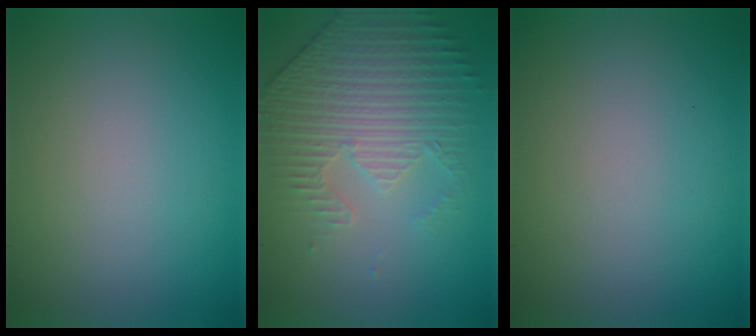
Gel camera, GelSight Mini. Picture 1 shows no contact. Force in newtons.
{"total": 4.5, "press": 3.6, "slide": 2.8}
{"total": 0.0}